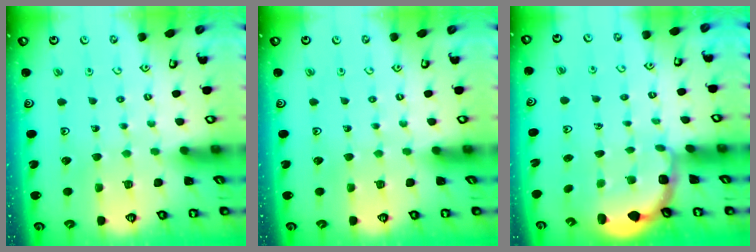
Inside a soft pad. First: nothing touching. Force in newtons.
{"total": 0.0}
{"total": 2.8, "press": 2.3, "slide": 1.7}